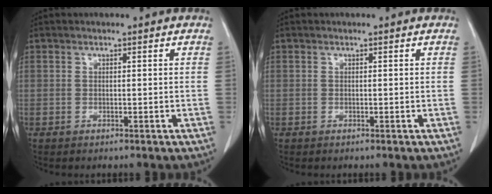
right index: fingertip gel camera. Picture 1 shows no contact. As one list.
[{"total": 0.0}]